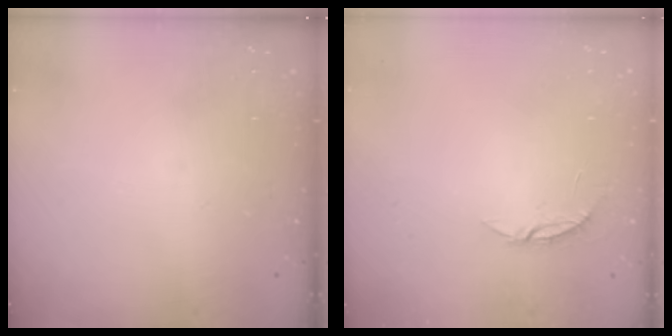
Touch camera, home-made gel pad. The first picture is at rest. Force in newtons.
{"total": 3.8, "press": 3.8, "slide": 0.2}